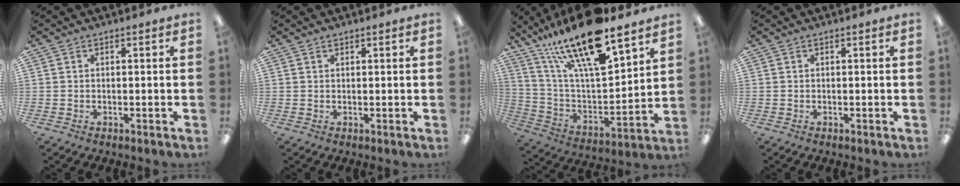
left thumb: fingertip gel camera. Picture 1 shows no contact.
{"total": 0.7, "force": [0.7, 0.2, 0.1], "torque": [-0.003, 0.000, 0.013]}
{"total": 22.9, "force": [16.6, 6.3, 14.5], "torque": [-0.257, -0.099, 0.281]}
{"total": 0.0}